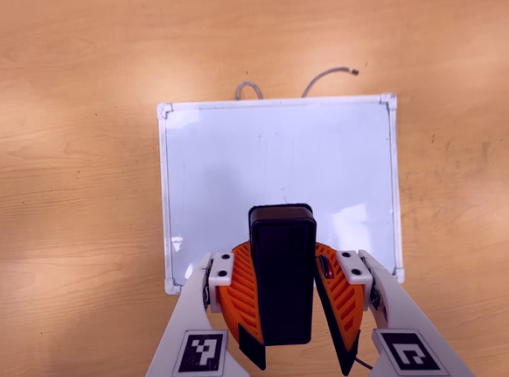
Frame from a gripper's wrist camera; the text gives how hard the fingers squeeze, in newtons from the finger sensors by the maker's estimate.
{"total": 9.3, "left": 9.3, "right": 9.3}